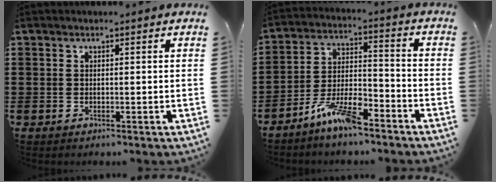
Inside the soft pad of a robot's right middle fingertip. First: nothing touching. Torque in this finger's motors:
{"motor_torque": [2.14, 0.00, 0.27, 0.17]}